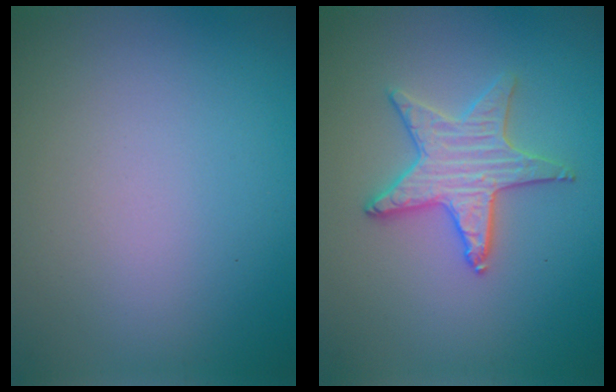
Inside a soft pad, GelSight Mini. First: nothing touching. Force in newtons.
{"total": 3.3, "press": 3.3, "slide": 0.3}